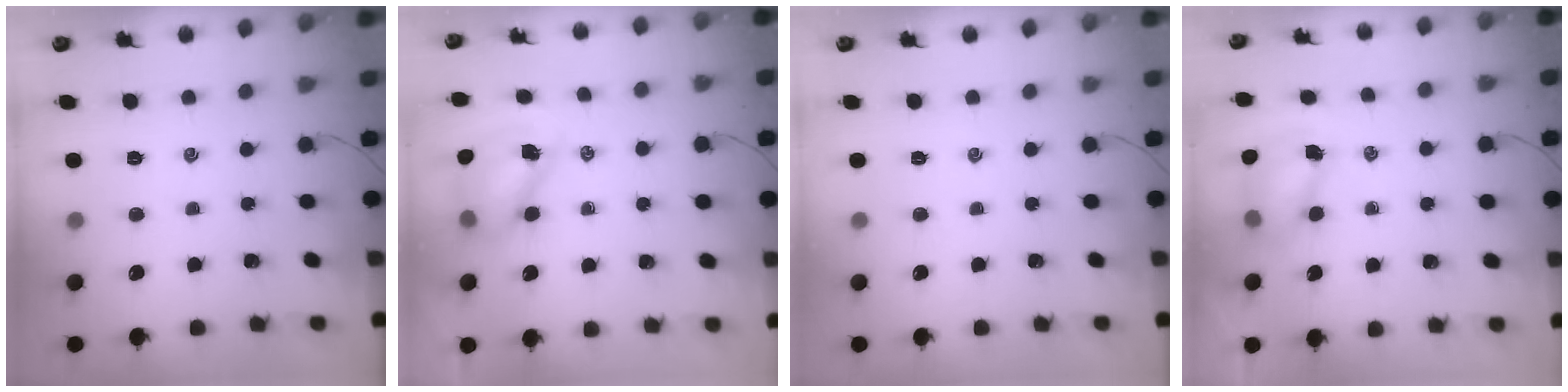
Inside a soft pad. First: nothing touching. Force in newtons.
{"total": 8.2, "press": 8.0, "slide": 1.6}
{"total": 0.0}
{"total": 7.2, "press": 7.1, "slide": 1.1}